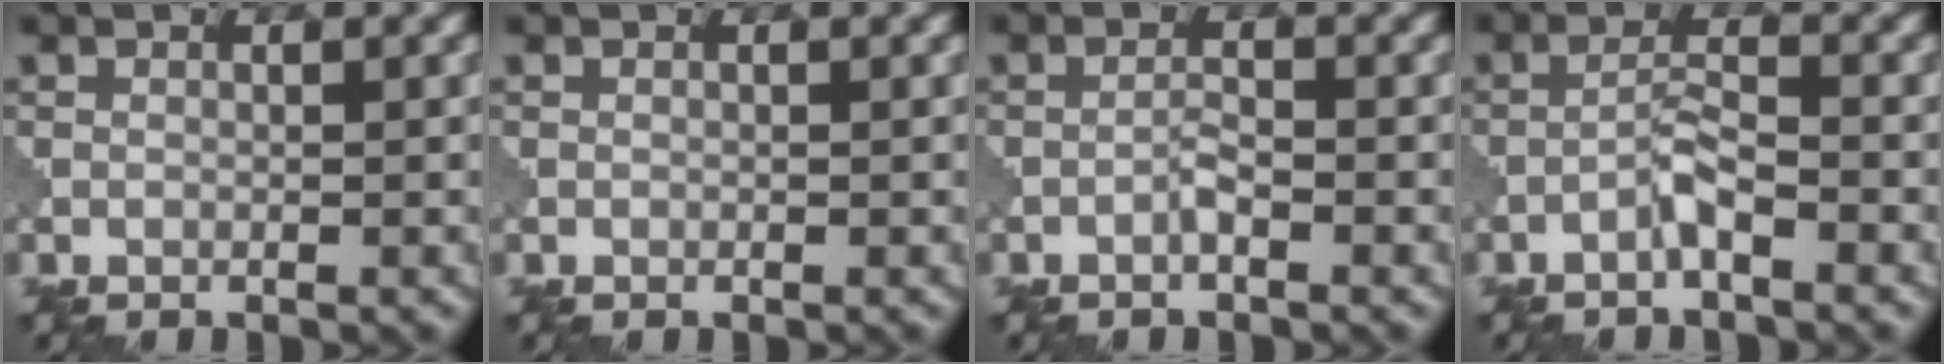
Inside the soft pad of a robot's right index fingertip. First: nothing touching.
{"total": 0.0}
{"total": 1.1, "force": [-0.7, 0.1, 0.9], "torque": [-0.018, 0.005, -0.015]}
{"total": 2.2, "force": [-1.4, 0.2, 1.6], "torque": [-0.033, 0.009, -0.031]}